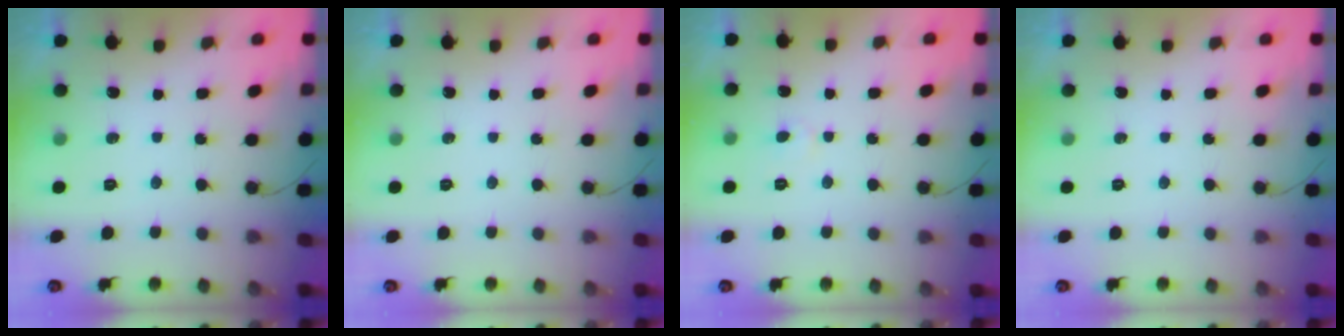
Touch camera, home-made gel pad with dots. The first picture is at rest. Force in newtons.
{"total": 0.0}
{"total": 2.2, "press": 2.2, "slide": 0.2}
{"total": 0.0}